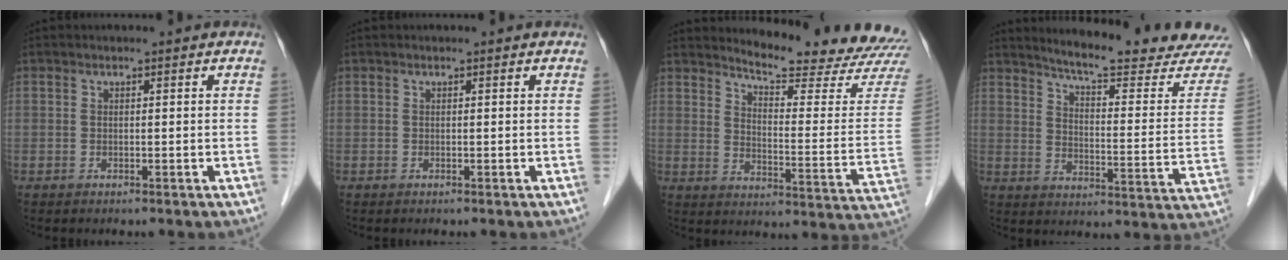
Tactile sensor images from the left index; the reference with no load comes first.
{"total": 0.0}
{"total": 18.3, "force": [17.7, 0.2, 4.8], "torque": [-0.072, -0.128, 0.208]}
{"total": 19.7, "force": [18.5, 0.0, 6.6], "torque": [-0.096, -0.105, 0.226]}